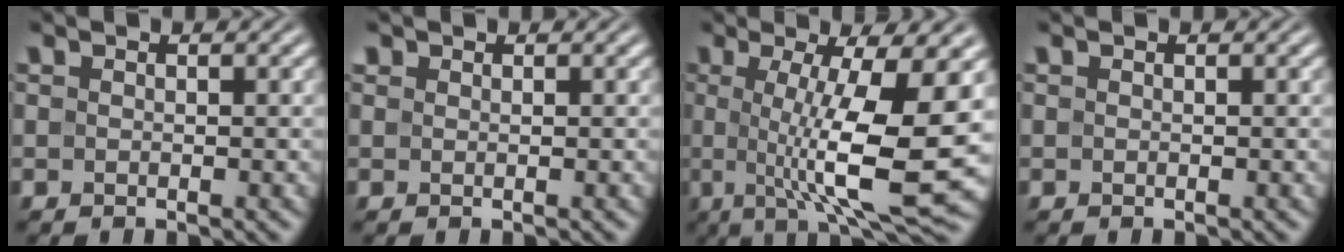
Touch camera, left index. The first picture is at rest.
{"total": 0.5, "force": [0.5, 0.2, 0.0], "torque": [-0.001, -0.003, 0.005]}
{"total": 10.9, "force": [0.0, 2.5, 10.6], "torque": [-0.159, -0.010, 0.005]}
{"total": 0.0}